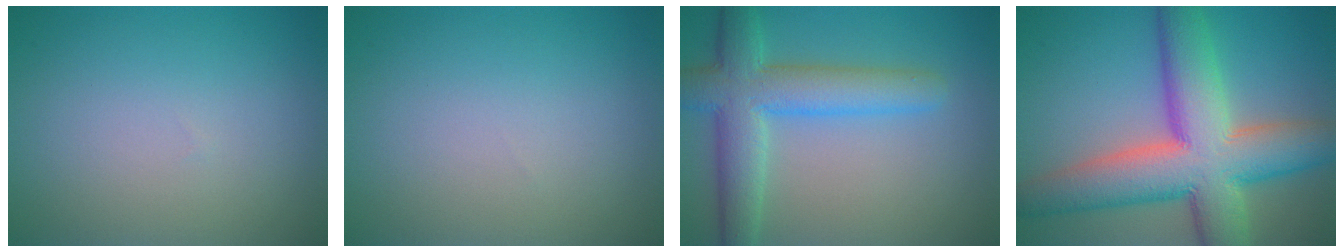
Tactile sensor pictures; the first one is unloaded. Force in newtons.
{"total": 0.0}
{"total": 6.6, "press": 6.6, "slide": 0.1}
{"total": 12.2, "press": 12.2, "slide": 0.7}